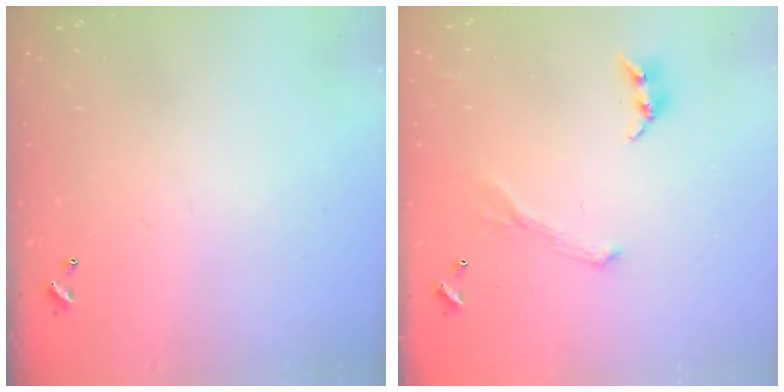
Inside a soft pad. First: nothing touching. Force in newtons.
{"total": 2.7, "press": 2.6, "slide": 0.7}